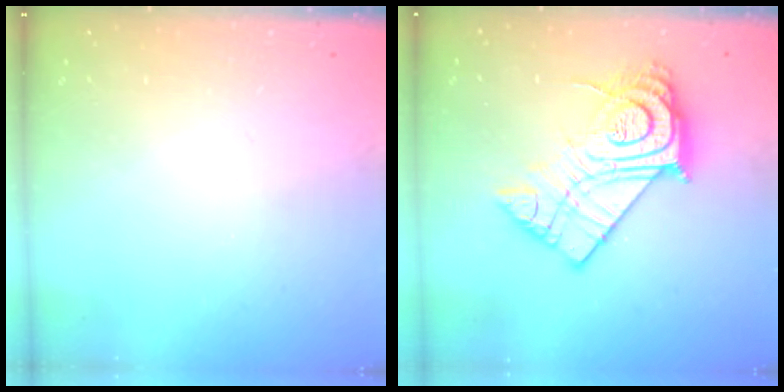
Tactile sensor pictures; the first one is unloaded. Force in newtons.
{"total": 20.8, "press": 20.7, "slide": 1.6}